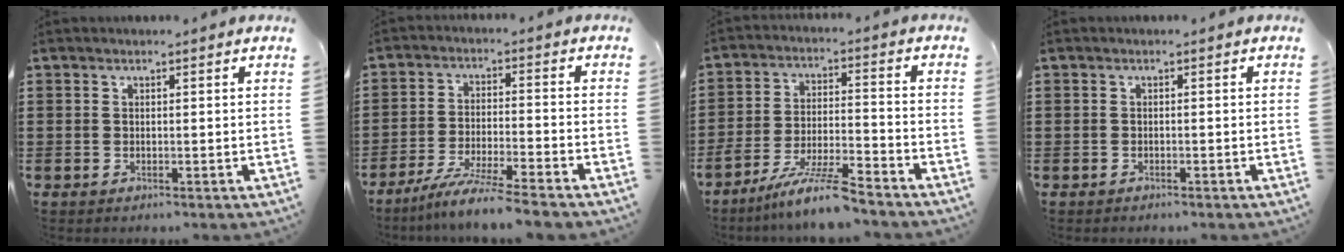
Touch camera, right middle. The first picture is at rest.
{"total": 6.8, "force": [-6.0, -0.5, 3.2], "torque": [-0.066, -0.019, -0.116]}
{"total": 8.6, "force": [-7.4, 0.2, 4.3], "torque": [-0.088, -0.001, -0.146]}
{"total": 0.6, "force": [-0.5, 0.1, 0.1], "torque": [-0.003, -0.001, -0.011]}